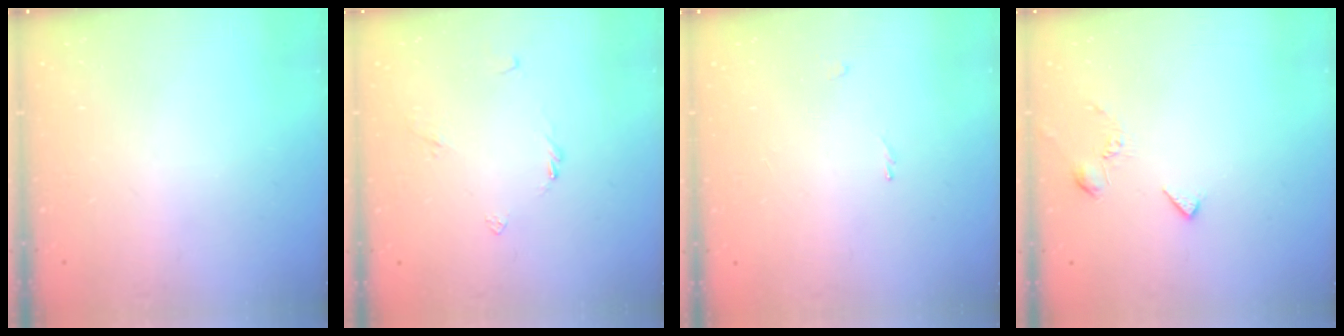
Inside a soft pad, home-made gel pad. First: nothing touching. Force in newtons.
{"total": 2.4, "press": 2.4, "slide": 0.5}
{"total": 0.7, "press": 0.5, "slide": 0.4}
{"total": 3.0, "press": 2.9, "slide": 0.7}